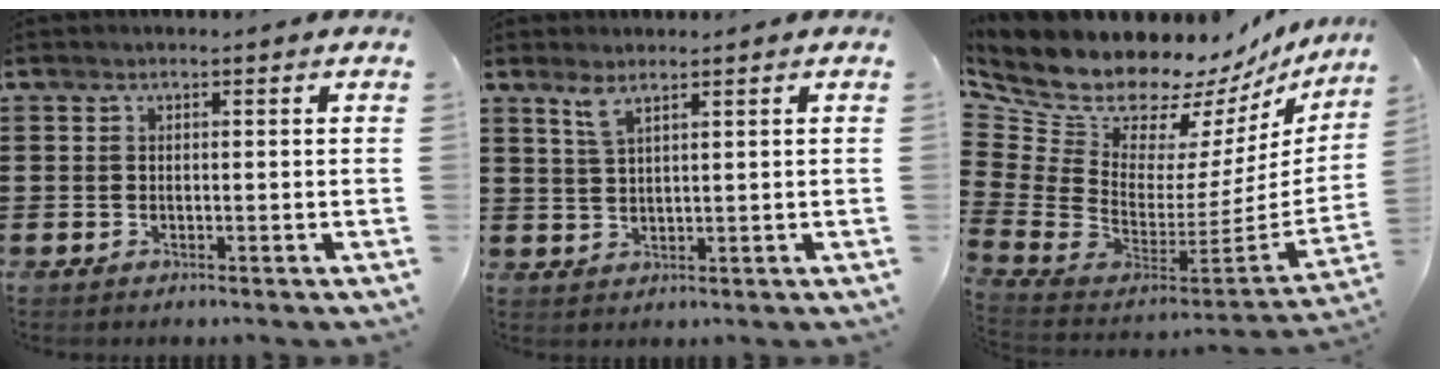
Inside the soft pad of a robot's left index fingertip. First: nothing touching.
{"total": 3.0, "force": [2.2, 0.6, 2.0], "torque": [-0.046, 0.002, 0.041]}
{"total": 11.9, "force": [10.3, 4.8, 3.5], "torque": [-0.137, -0.098, 0.182]}